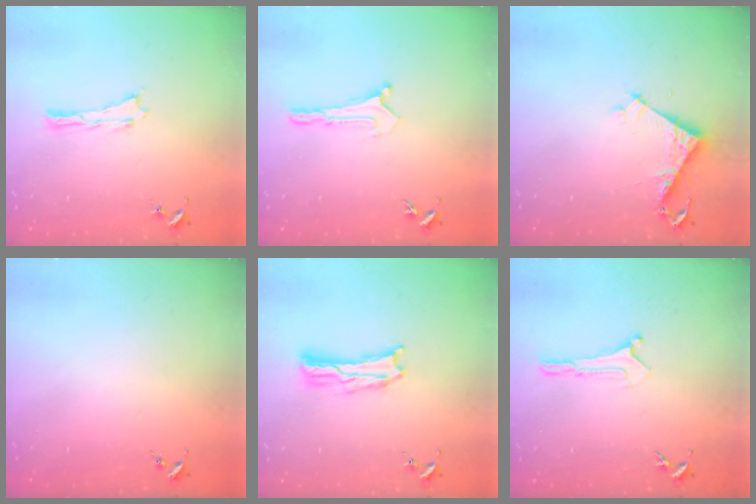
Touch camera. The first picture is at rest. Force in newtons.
{"total": 0.0}
{"total": 4.9, "press": 4.9, "slide": 0.2}
{"total": 0.0}
{"total": 1.6, "press": 1.6, "slide": 0.3}
{"total": 0.0}